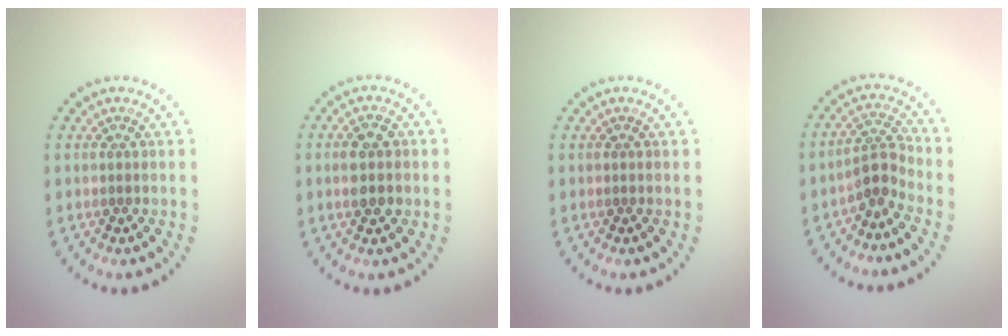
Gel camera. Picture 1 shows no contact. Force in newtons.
{"total": 2.9, "press": 2.9, "slide": 0.1}
{"total": 0.0}
{"total": 2.5, "press": 1.8, "slide": 1.8}